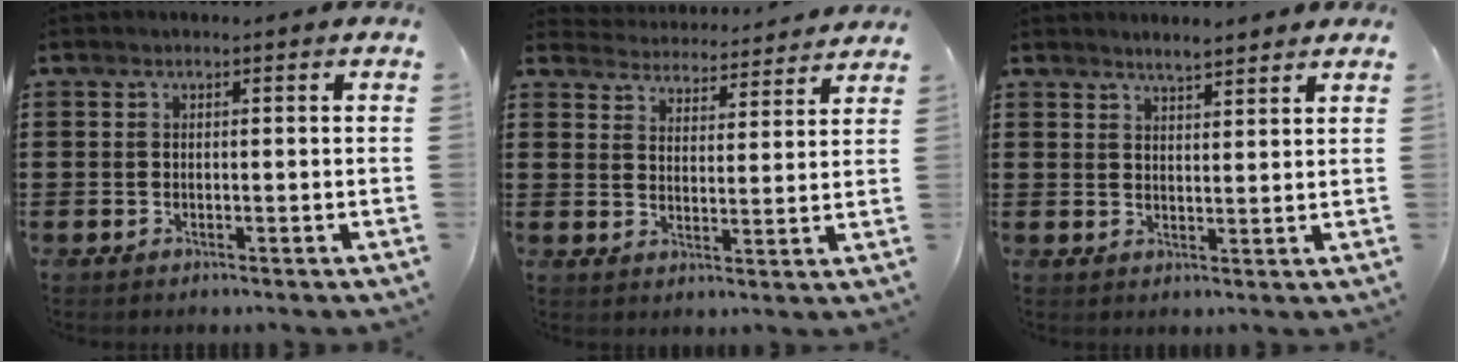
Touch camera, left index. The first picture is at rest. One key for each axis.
{"total": 4.4, "fx": 4.4, "fy": -0.1, "fz": -0.4, "tx": -0.015, "ty": -0.032, "tz": 0.074}
{"total": 2.7, "fx": 2.6, "fy": 0.0, "fz": 0.7, "tx": -0.018, "ty": -0.002, "tz": 0.048}